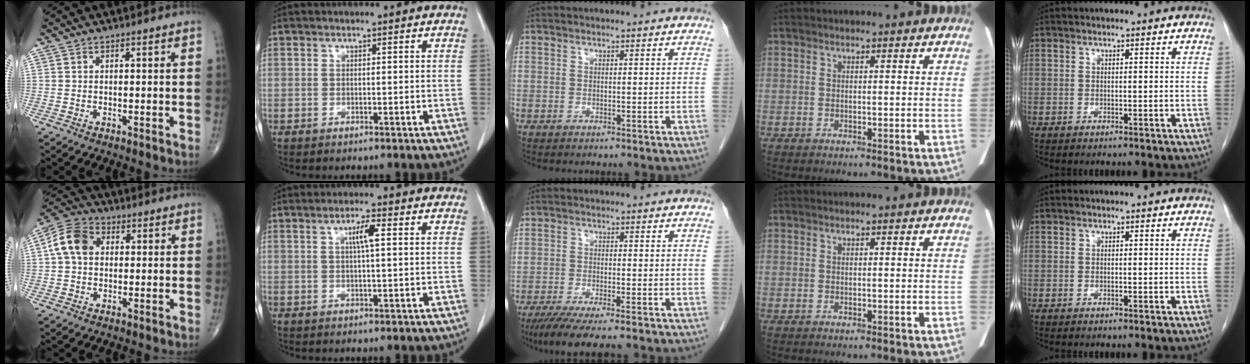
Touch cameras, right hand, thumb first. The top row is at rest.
{"thumb": {"total": 8.2, "force": [1.2, 6.0, 5.4], "torque": [-0.099, 0.022, 0.014]}, "index": {"total": 3.3, "force": [0.9, 0.4, 3.1], "torque": [-0.056, 0.004, 0.014]}, "middle": {"total": 6.8, "force": [-5.3, 0.0, 4.2], "torque": [-0.067, -0.019, -0.087]}}